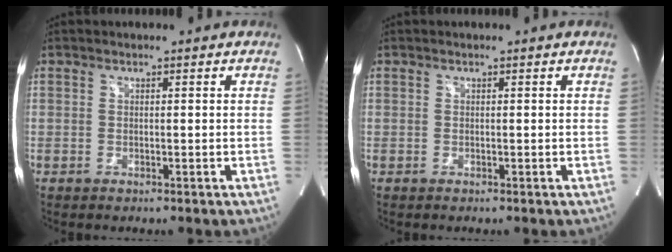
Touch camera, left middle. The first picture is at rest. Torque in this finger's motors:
{"motor_torque": [0.00, 0.00, 0.05, -0.01]}